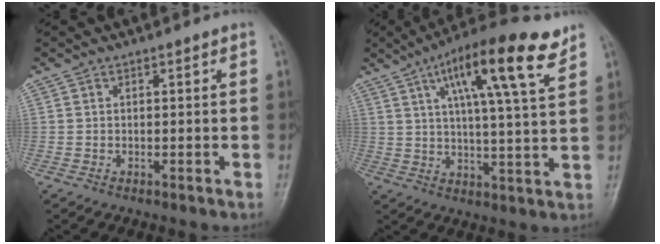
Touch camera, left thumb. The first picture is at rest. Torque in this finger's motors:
{"motor_torque": [0.55, 0.59, 1.71, -1.06, 0.16]}